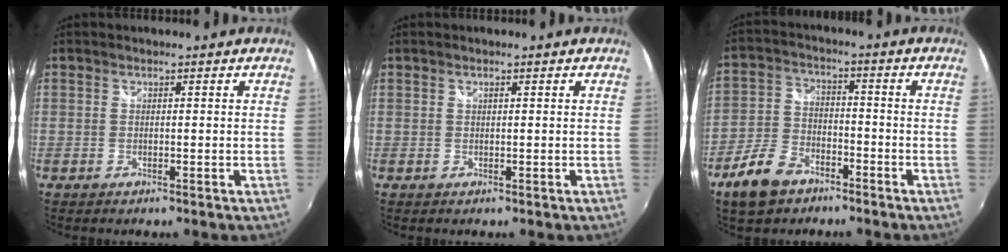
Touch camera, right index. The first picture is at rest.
{"total": 0.0}
{"total": 9.6, "force": [-6.4, 5.4, 4.8], "torque": [-0.117, 0.007, -0.120]}